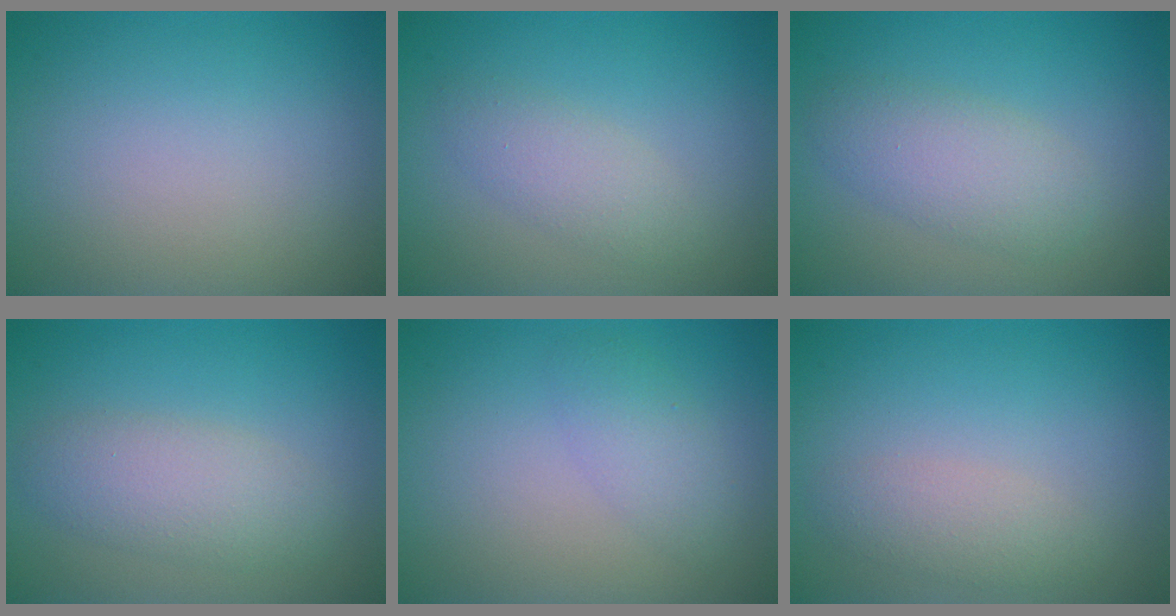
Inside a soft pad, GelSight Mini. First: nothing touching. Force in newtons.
{"total": 2.2, "press": 2.2, "slide": 0.2}
{"total": 3.2, "press": 3.2, "slide": 0.1}
{"total": 3.8, "press": 3.8, "slide": 0.1}
{"total": 2.1, "press": 2.1, "slide": 0.1}
{"total": 2.1, "press": 2.0, "slide": 0.1}